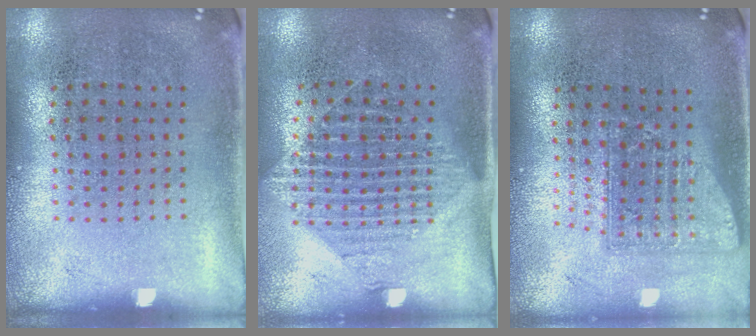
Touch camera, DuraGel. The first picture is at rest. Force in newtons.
{"total": 1.6, "press": 1.3, "slide": 0.9}
{"total": 1.7, "press": 1.3, "slide": 1.1}